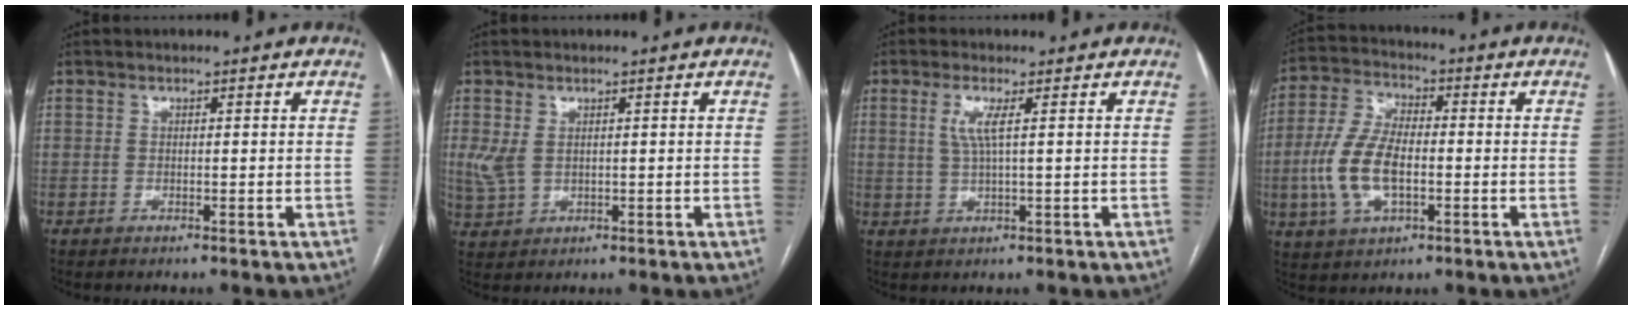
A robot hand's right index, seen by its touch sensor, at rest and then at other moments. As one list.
[{"total": 3.5, "force": [0.8, 2.2, 2.6], "torque": [-0.072, 0.007, 0.027]}, {"total": 3.4, "force": [1.0, 0.0, 3.3], "torque": [-0.074, 0.000, 0.022]}, {"total": 11.0, "force": [-2.1, 5.1, 9.5], "torque": [-0.220, 0.009, -0.038]}]